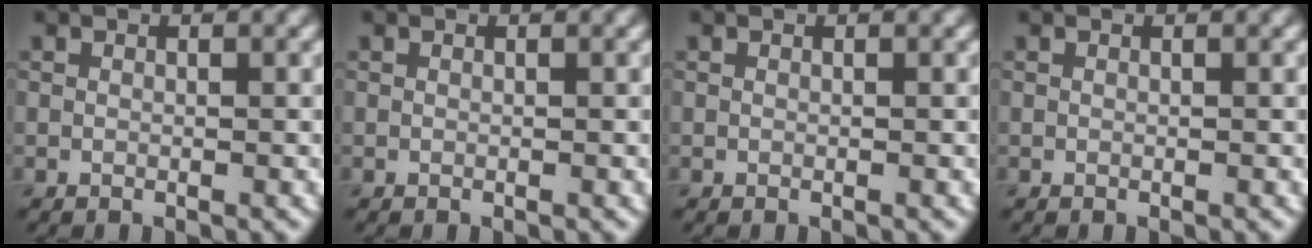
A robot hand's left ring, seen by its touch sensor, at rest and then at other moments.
{"total": 0.0}
{"total": 0.0}
{"total": 0.0}